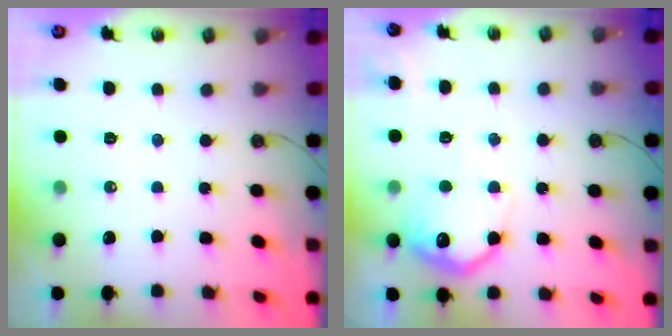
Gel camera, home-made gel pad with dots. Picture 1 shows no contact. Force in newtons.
{"total": 14.8, "press": 14.8, "slide": 0.7}